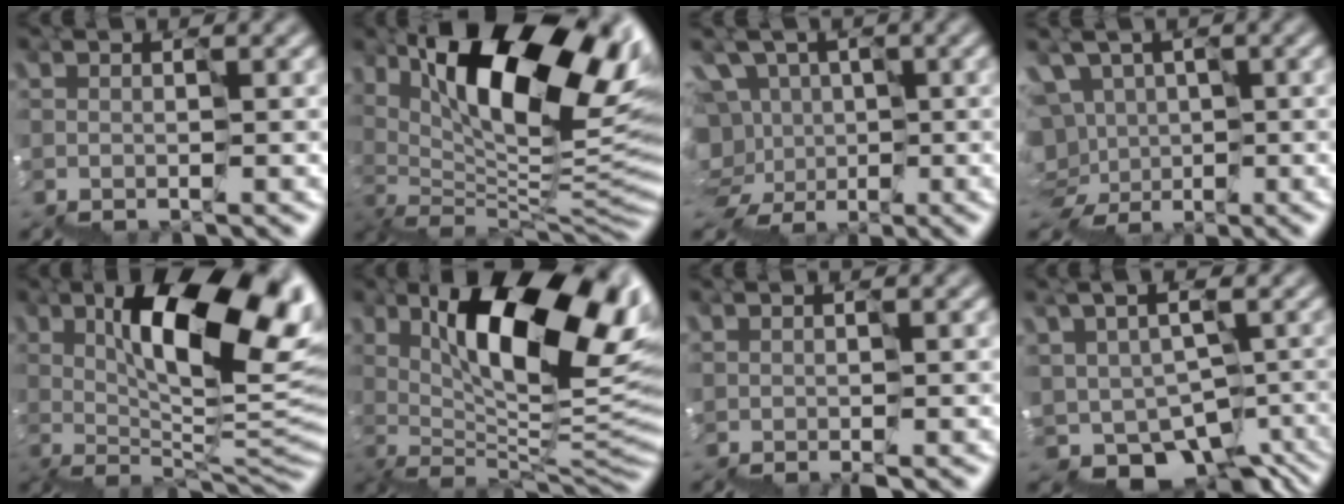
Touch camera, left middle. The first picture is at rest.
{"total": 13.2, "force": [5.8, 5.6, 10.4], "torque": [-0.181, -0.002, 0.107]}
{"total": 5.9, "force": [-1.0, 5.8, 0.5], "torque": [-0.009, 0.003, -0.022]}
{"total": 6.1, "force": [-0.4, 5.9, 1.7], "torque": [-0.027, -0.017, -0.001]}
{"total": 11.6, "force": [3.8, 3.6, 10.3], "torque": [-0.156, 0.005, 0.065]}
{"total": 10.9, "force": [3.8, 3.8, 9.4], "torque": [-0.148, 0.003, 0.066]}
{"total": 1.0, "force": [0.1, 0.4, 0.8], "torque": [-0.016, -0.001, 0.007]}
{"total": 7.8, "force": [-1.2, 6.2, 4.5], "torque": [-0.112, -0.030, 0.008]}